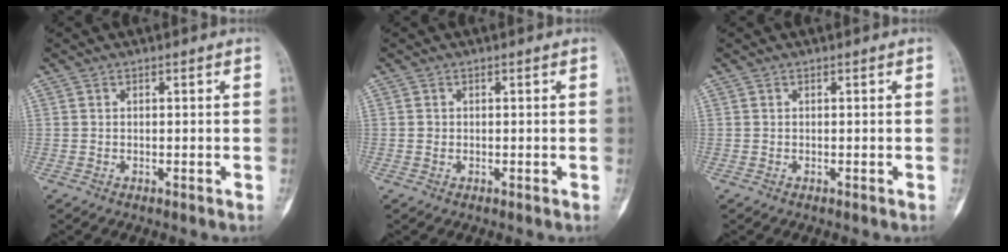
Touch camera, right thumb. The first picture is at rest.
{"total": 0.7, "force": [0.0, 0.6, 0.2], "torque": [0.000, 0.002, 0.000]}
{"total": 0.0}